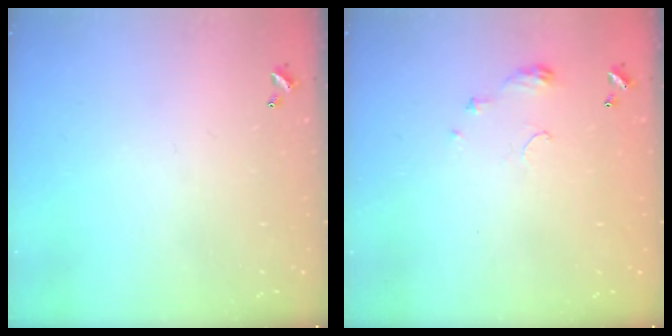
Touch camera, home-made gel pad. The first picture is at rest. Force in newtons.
{"total": 5.8, "press": 5.8, "slide": 0.6}